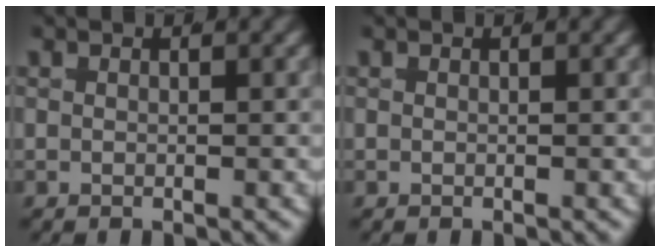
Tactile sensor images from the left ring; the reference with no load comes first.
{"total": 0.0}